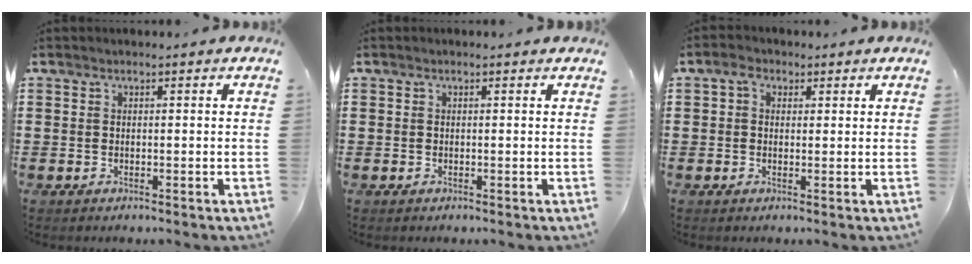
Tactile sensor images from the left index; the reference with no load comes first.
{"total": 0.5, "force": [0.0, 0.5, -0.2], "torque": [0.002, 0.005, -0.001]}
{"total": 2.3, "force": [1.0, 1.7, 1.2], "torque": [-0.021, 0.008, 0.014]}